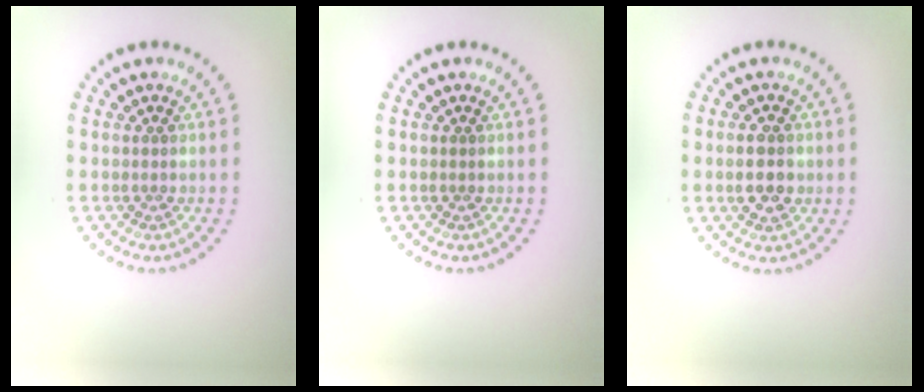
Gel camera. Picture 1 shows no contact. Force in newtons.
{"total": 0.0}
{"total": 2.3, "press": 2.3, "slide": 0.1}